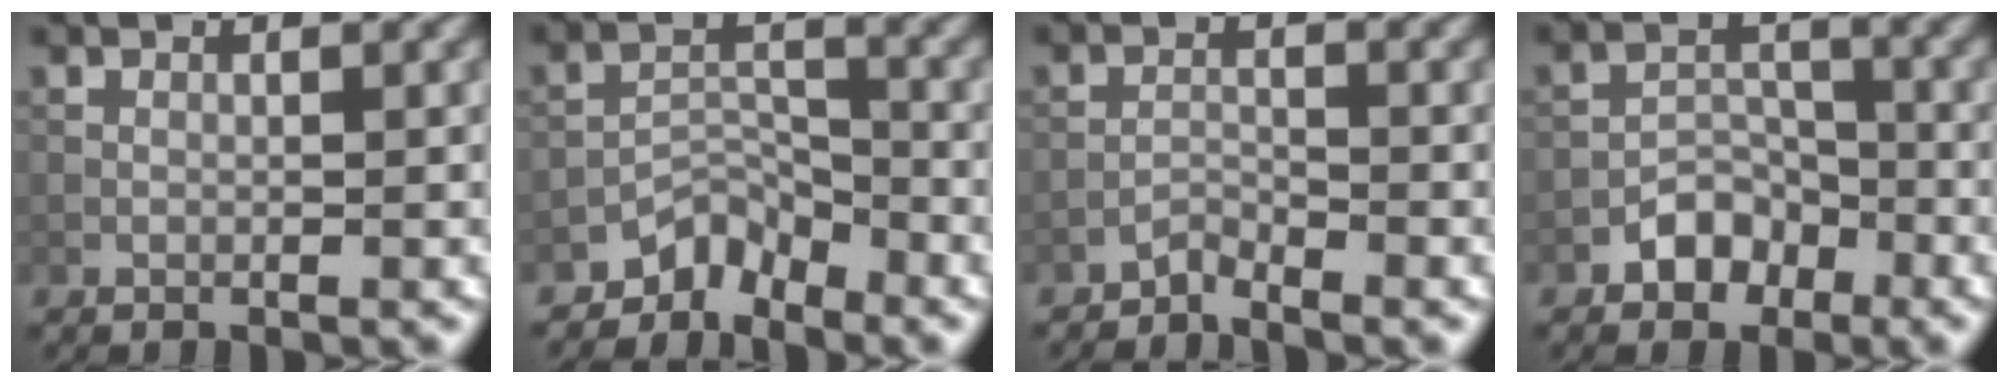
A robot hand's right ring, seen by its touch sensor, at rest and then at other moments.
{"total": 3.0, "force": [-2.8, 1.1, 0.5], "torque": [0.001, 0.012, -0.055]}
{"total": 1.3, "force": [-1.3, 0.1, 0.1], "torque": [0.000, 0.006, -0.027]}
{"total": 3.0, "force": [-2.0, 1.9, 1.1], "torque": [-0.007, 0.010, -0.034]}